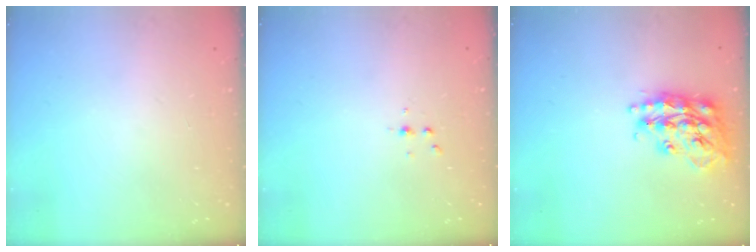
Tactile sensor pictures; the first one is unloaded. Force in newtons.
{"total": 2.8, "press": 2.8, "slide": 0.4}
{"total": 19.7, "press": 19.7, "slide": 1.7}